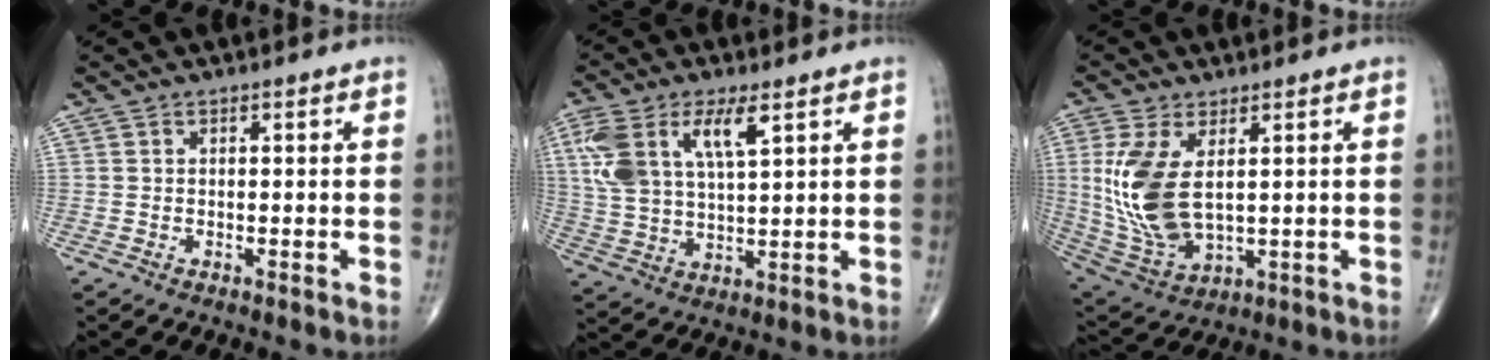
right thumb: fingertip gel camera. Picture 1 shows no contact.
{"total": 13.1, "force": [5.4, 5.5, 10.6], "torque": [-0.226, -0.007, 0.108]}
{"total": 14.2, "force": [2.2, 7.3, 12.0], "torque": [-0.253, -0.017, 0.062]}